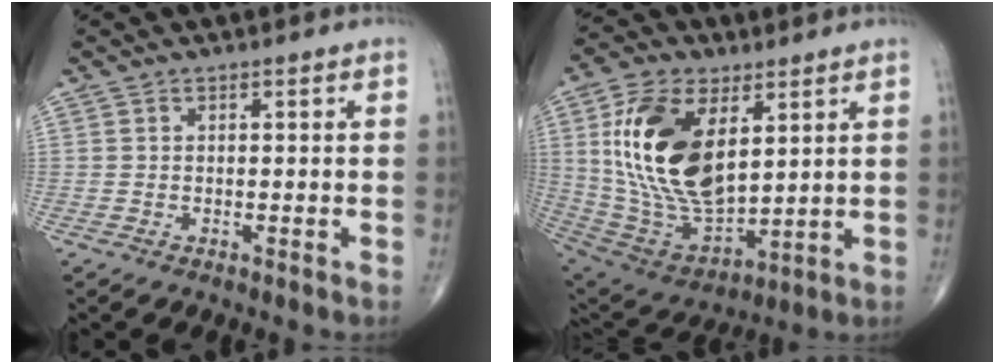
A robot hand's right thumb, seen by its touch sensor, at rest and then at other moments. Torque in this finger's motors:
{"motor_torque": [2.03, 2.78, 2.16, 0.62, 0.28]}